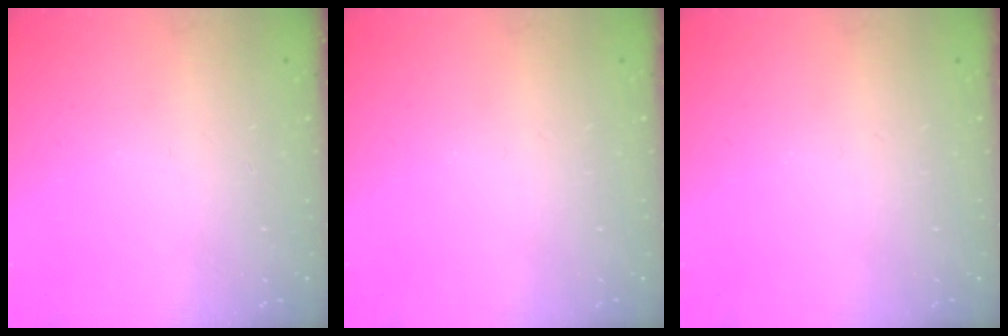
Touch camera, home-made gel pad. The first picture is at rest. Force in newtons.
{"total": 0.0}
{"total": 0.0}